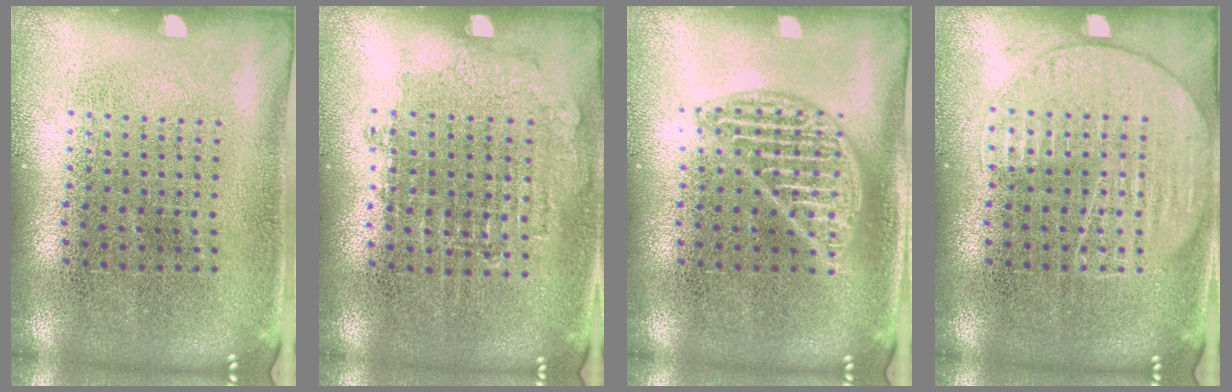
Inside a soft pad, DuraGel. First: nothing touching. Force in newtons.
{"total": 0.8, "press": 0.7, "slide": 0.3}
{"total": 1.9, "press": 1.9, "slide": 0.3}
{"total": 2.4, "press": 2.4, "slide": 0.2}